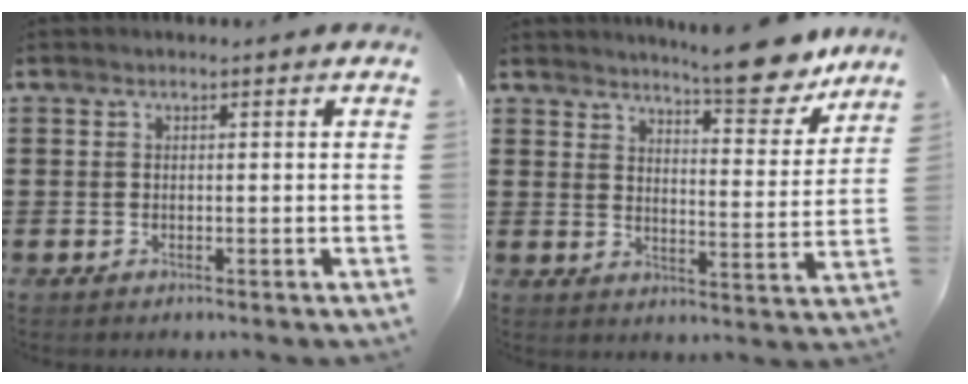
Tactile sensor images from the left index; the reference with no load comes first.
{"total": 9.5, "force": [8.6, 0.6, 4.0], "torque": [-0.056, -0.056, 0.147]}